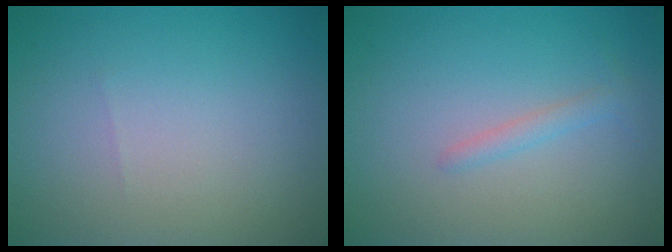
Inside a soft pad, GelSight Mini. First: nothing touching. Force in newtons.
{"total": 1.1, "press": 1.1, "slide": 0.1}